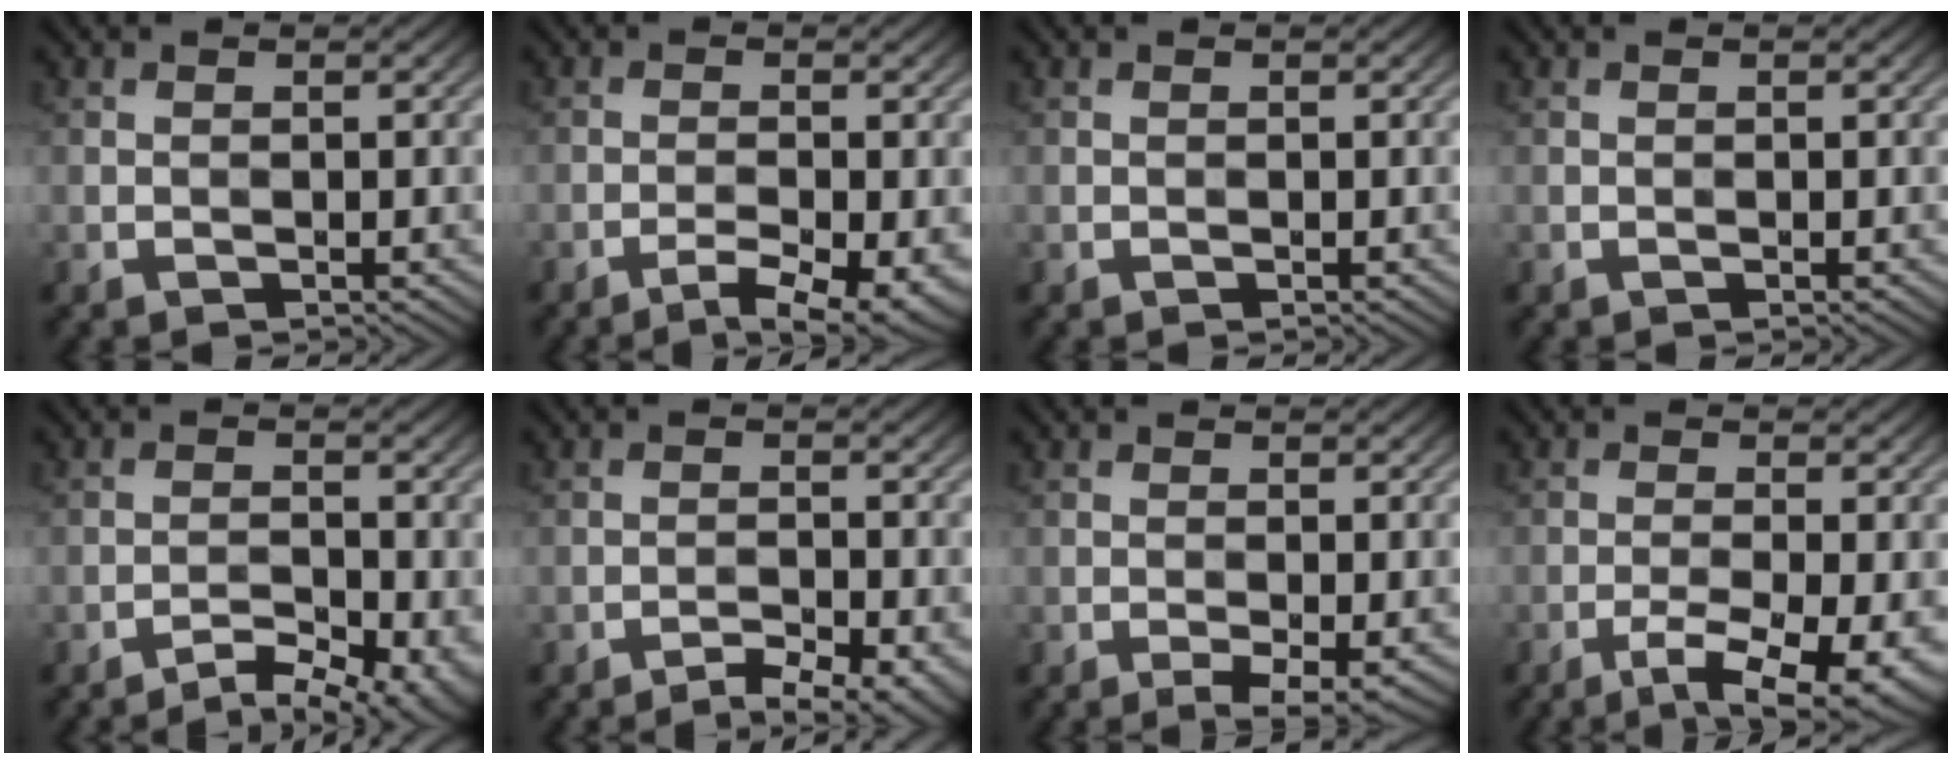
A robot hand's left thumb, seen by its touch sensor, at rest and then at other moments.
{"total": 5.6, "force": [-3.4, 1.2, 4.3], "torque": [-0.070, -0.003, -0.048]}
{"total": 0.0}
{"total": 0.0}
{"total": 5.8, "force": [-4.4, 1.7, 3.4], "torque": [-0.054, 0.000, -0.060]}
{"total": 5.8, "force": [-4.3, 1.4, 3.6], "torque": [-0.060, 0.001, -0.058]}
{"total": 3.1, "force": [-1.5, 0.7, 2.6], "torque": [-0.045, -0.003, -0.020]}
{"total": 8.3, "force": [-4.4, 2.3, 6.6], "torque": [-0.115, -0.016, -0.063]}